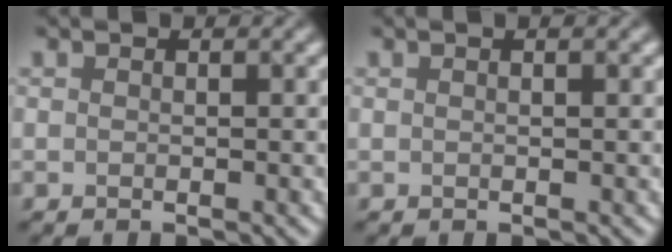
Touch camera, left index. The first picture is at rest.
{"total": 1.1, "force": [0.5, 0.3, 0.9], "torque": [-0.015, 0.003, 0.001]}